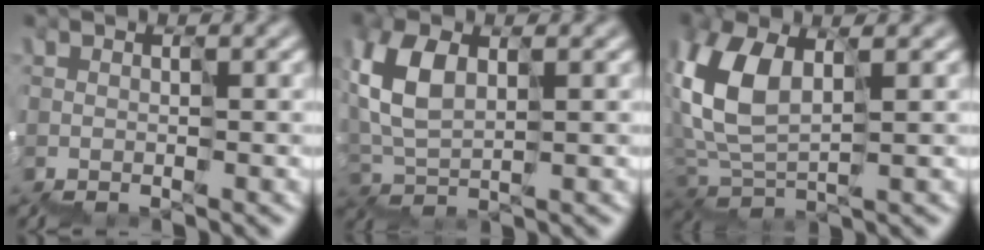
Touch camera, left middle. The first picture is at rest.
{"total": 4.2, "force": [2.0, 2.3, 2.9], "torque": [-0.099, 0.024, 0.034]}
{"total": 5.3, "force": [2.2, 3.1, 3.8], "torque": [-0.125, 0.020, 0.037]}